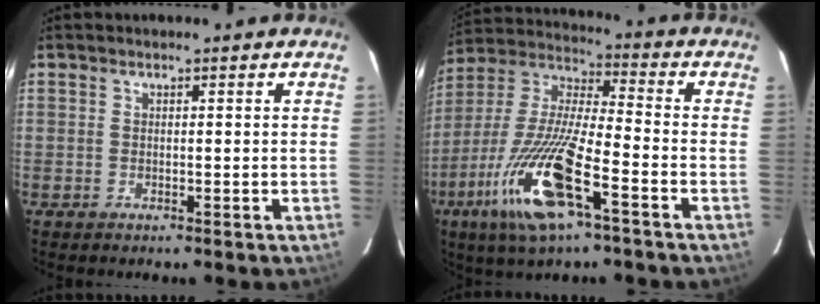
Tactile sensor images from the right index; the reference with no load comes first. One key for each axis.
{"total": 17.5, "fx": -8.2, "fy": 2.8, "fz": 15.1, "tx": -0.333, "ty": -0.025, "tz": -0.153}